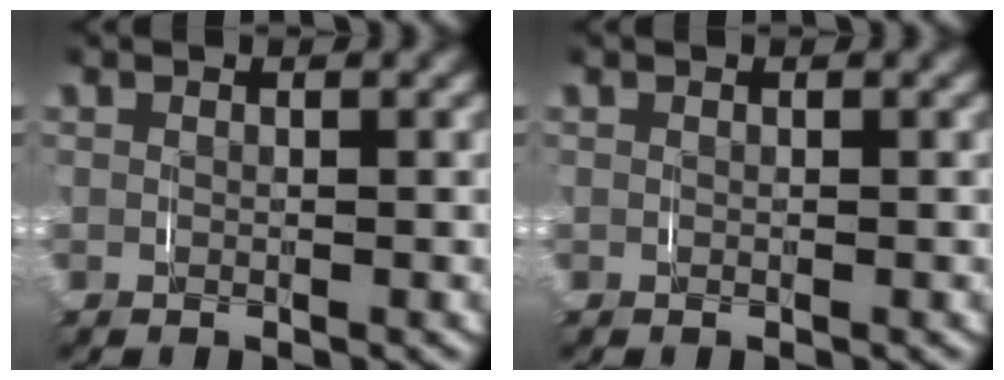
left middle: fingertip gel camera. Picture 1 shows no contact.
{"total": 0.0}